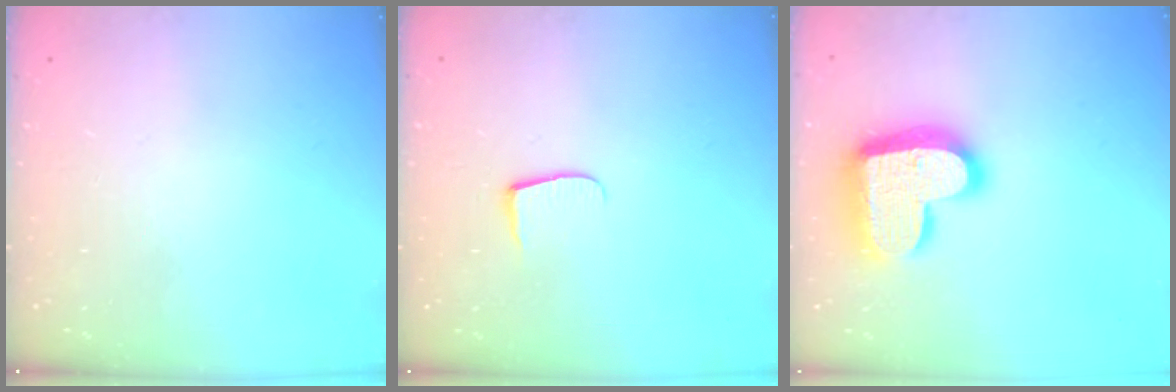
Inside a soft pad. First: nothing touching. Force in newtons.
{"total": 5.2, "press": 5.2, "slide": 0.7}
{"total": 21.4, "press": 21.4, "slide": 1.3}